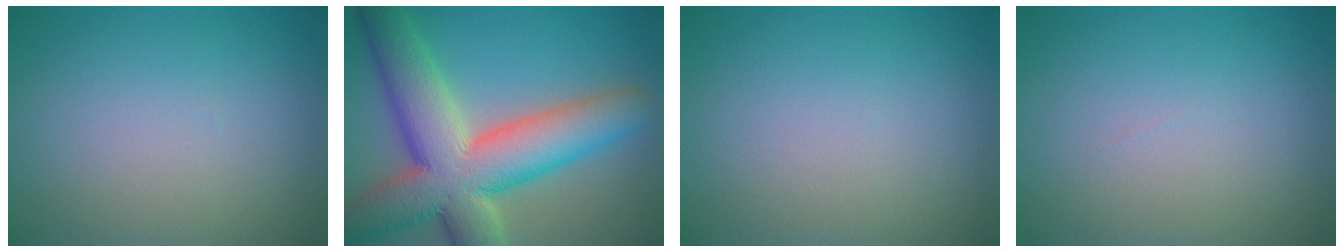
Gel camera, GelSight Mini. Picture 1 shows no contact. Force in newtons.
{"total": 12.7, "press": 12.7, "slide": 1.2}
{"total": 0.0}
{"total": 0.0}